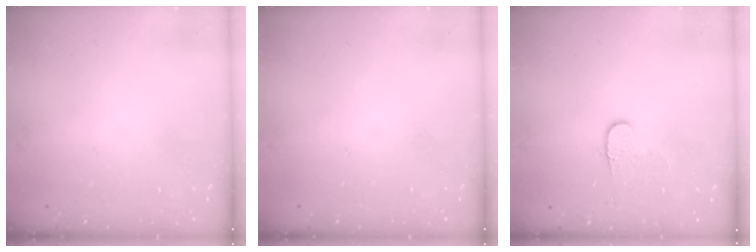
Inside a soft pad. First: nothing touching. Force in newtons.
{"total": 0.0}
{"total": 4.9, "press": 4.9, "slide": 0.5}